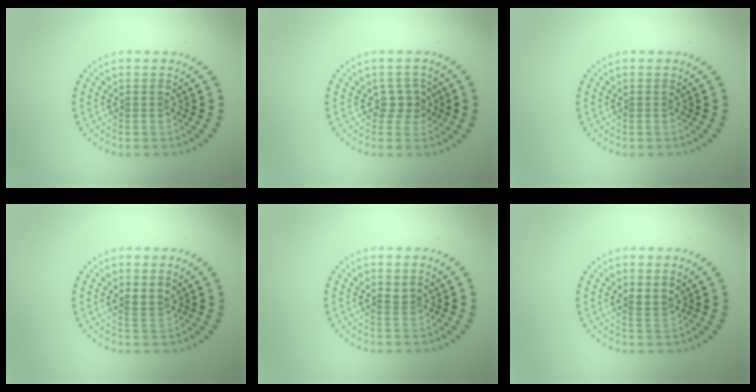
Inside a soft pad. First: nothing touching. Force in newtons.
{"total": 1.8, "press": 1.5, "slide": 0.9}
{"total": 0.0}
{"total": 1.2, "press": 1.0, "slide": 0.7}
{"total": 0.9, "press": 0.5, "slide": 0.7}
{"total": 1.2, "press": 1.0, "slide": 0.7}